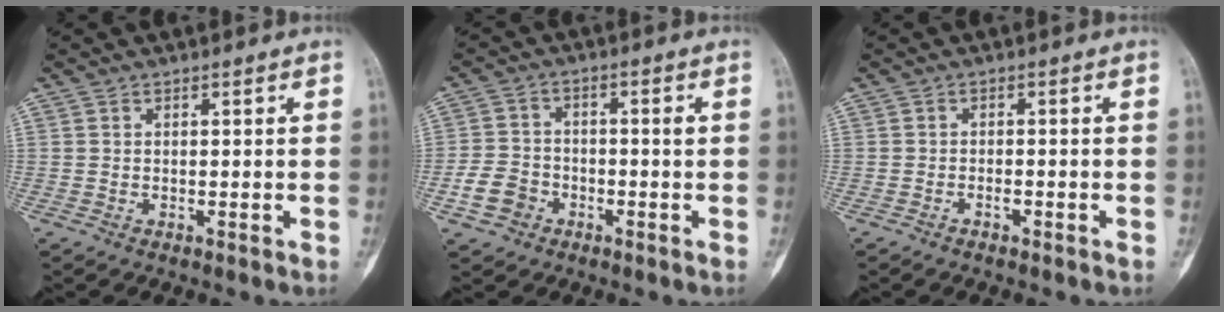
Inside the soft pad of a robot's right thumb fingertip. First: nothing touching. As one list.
[{"total": 6.5, "force": [-2.6, 4.9, 3.3], "torque": [-0.052, 0.025, -0.050]}, {"total": 1.1, "force": [-0.8, 0.4, 0.7], "torque": [-0.015, 0.007, -0.015]}]